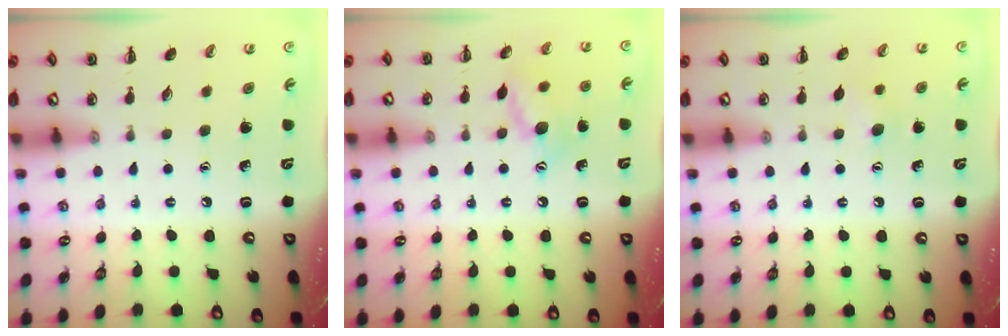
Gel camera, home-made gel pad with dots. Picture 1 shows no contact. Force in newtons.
{"total": 11.4, "press": 11.4, "slide": 0.6}
{"total": 5.0, "press": 4.9, "slide": 1.3}